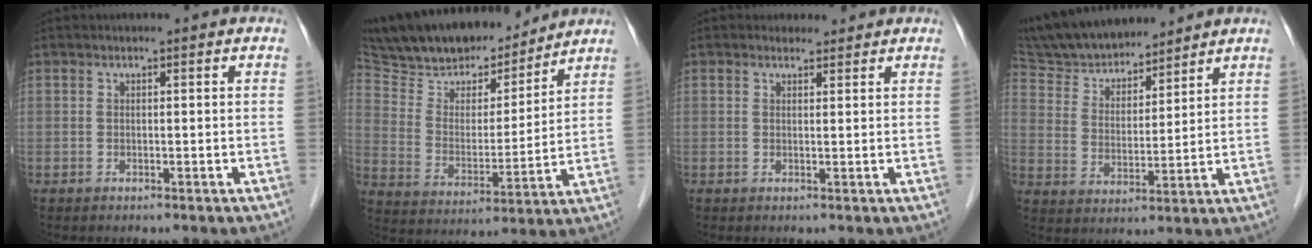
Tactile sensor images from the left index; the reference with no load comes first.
{"total": 18.8, "force": [16.2, 5.8, 7.6], "torque": [-0.137, 0.009, 0.278]}
{"total": 1.8, "force": [1.5, 1.0, 0.0], "torque": [-0.001, 0.006, 0.019]}
{"total": 14.3, "force": [13.1, 3.7, 4.2], "torque": [-0.079, 0.026, 0.245]}